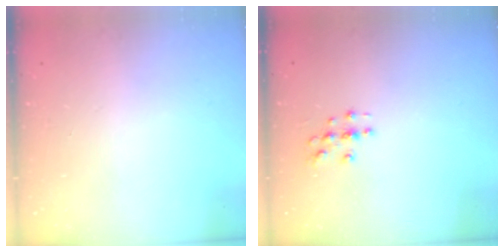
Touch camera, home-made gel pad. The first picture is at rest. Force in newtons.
{"total": 3.0, "press": 3.0, "slide": 0.3}